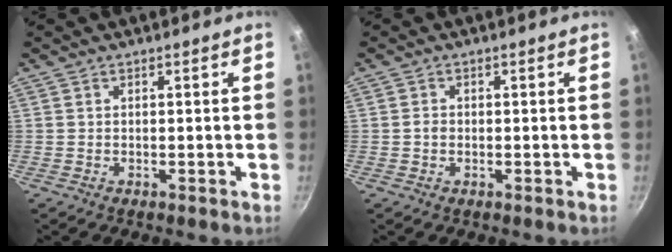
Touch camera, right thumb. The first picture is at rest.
{"total": 1.4, "force": [-0.3, 1.1, 0.8], "torque": [-0.015, 0.006, -0.006]}